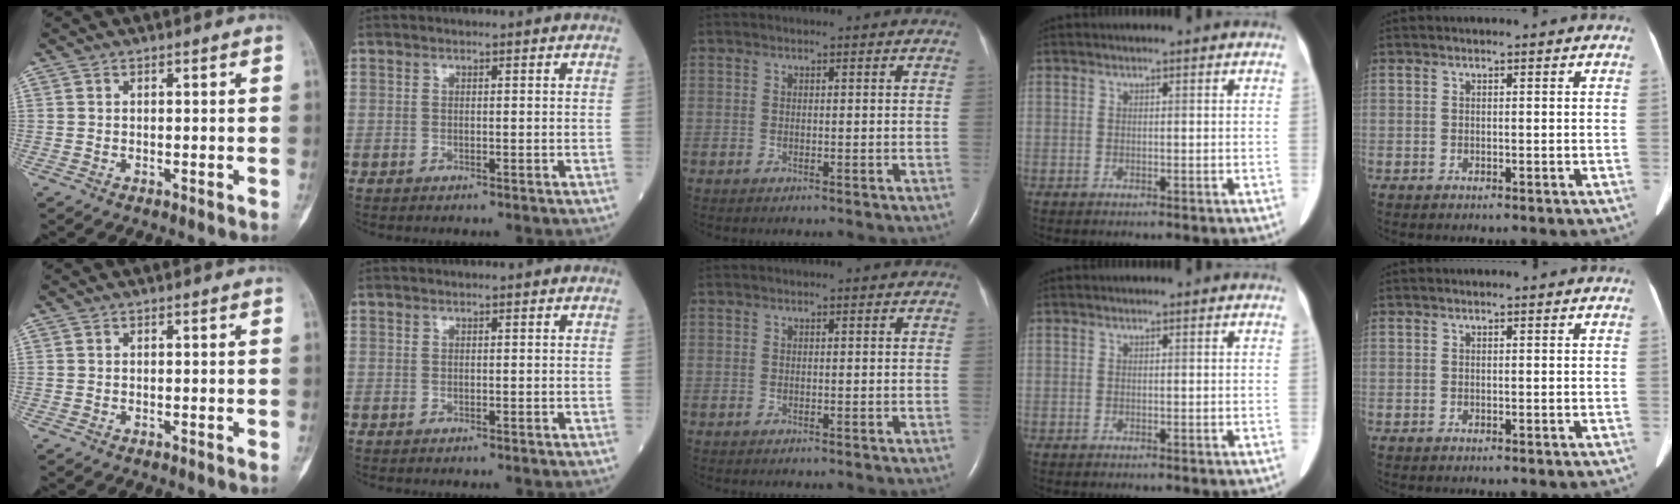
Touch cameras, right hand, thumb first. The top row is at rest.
{}